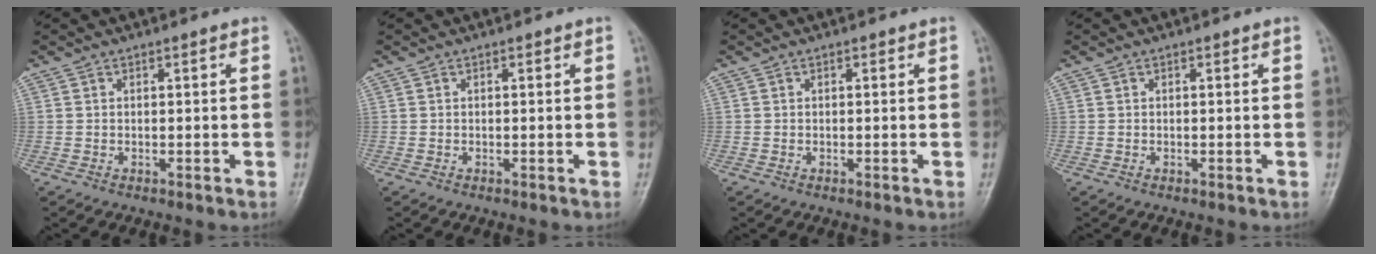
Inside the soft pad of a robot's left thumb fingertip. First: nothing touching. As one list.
[{"total": 0.0}, {"total": 0.0}, {"total": 0.0}]